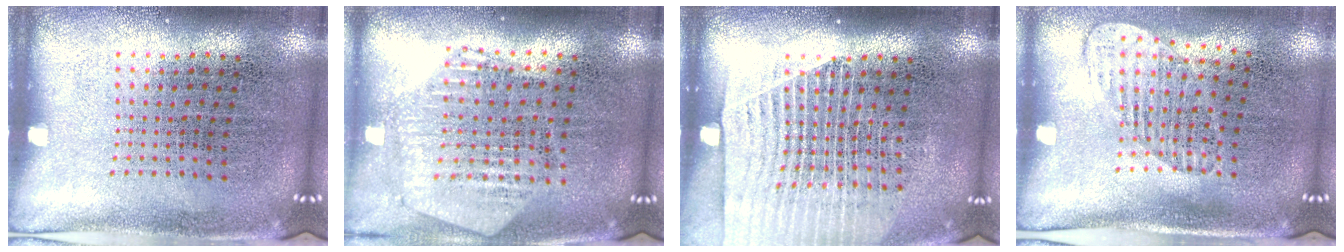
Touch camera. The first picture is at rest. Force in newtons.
{"total": 1.1, "press": 1.1, "slide": 0.3}
{"total": 1.7, "press": 1.6, "slide": 0.5}
{"total": 1.4, "press": 1.1, "slide": 0.9}